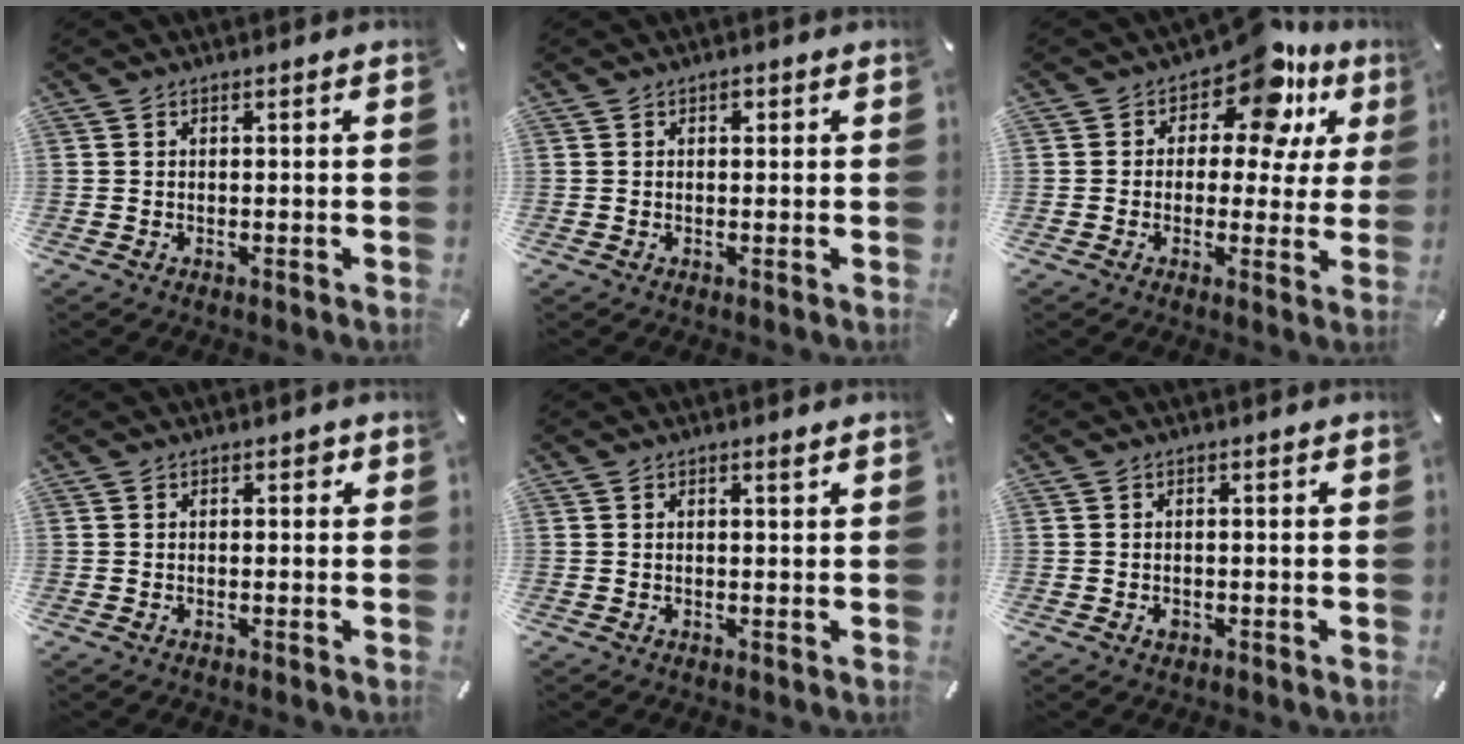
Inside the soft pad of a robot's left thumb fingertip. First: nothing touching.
{"total": 1.0, "force": [0.3, 0.8, 0.5], "torque": [-0.012, 0.004, 0.005]}
{"total": 12.5, "force": [7.0, 6.5, 8.0], "torque": [-0.114, -0.044, 0.119]}
{"total": 1.1, "force": [0.1, 0.8, 0.7], "torque": [-0.006, 0.003, -0.001]}
{"total": 1.1, "force": [0.6, 0.3, 0.9], "torque": [-0.016, 0.001, 0.010]}
{"total": 1.4, "force": [-0.5, 1.1, 0.8], "torque": [-0.015, 0.003, -0.009]}